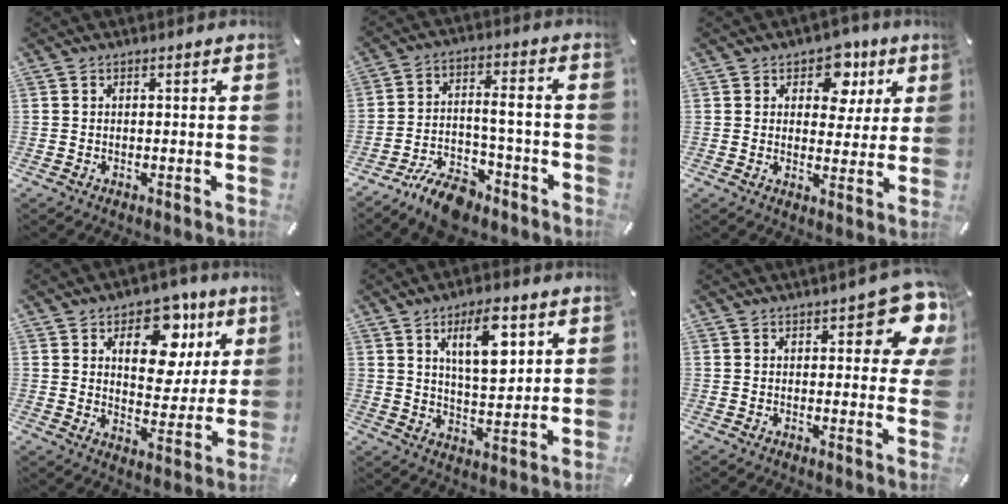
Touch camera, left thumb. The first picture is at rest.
{"total": 11.2, "force": [-7.5, 5.1, 6.6], "torque": [-0.108, 0.053, -0.134]}
{"total": 9.3, "force": [4.2, 6.6, 5.0], "torque": [-0.053, -0.015, 0.068]}
{"total": 14.5, "force": [7.2, 9.1, 8.6], "torque": [-0.110, -0.033, 0.121]}
{"total": 11.6, "force": [5.8, 4.9, 8.8], "torque": [-0.136, -0.019, 0.094]}
{"total": 11.0, "force": [5.8, 4.5, 8.2], "torque": [-0.092, -0.035, 0.096]}